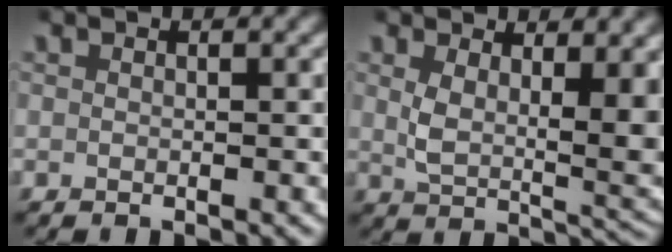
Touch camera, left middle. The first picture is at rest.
{"total": 5.7, "force": [1.4, 2.3, 5.1], "torque": [-0.078, -0.018, 0.031]}